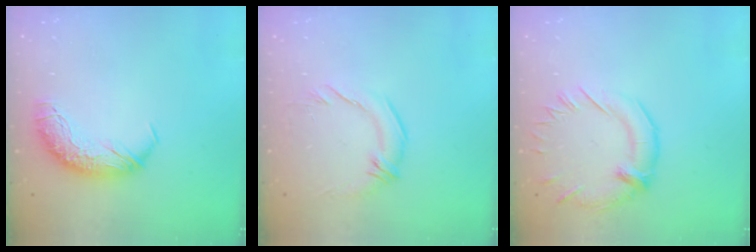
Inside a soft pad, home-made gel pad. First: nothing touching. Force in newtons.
{"total": 2.0, "press": 0.3, "slide": 2.0}
{"total": 1.3, "press": 0.7, "slide": 1.1}